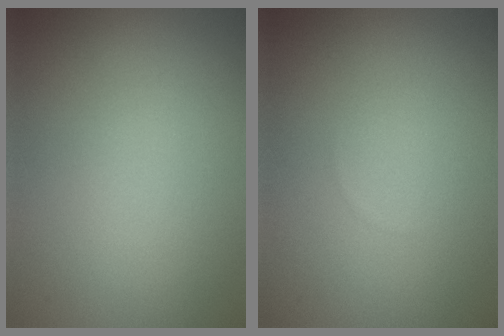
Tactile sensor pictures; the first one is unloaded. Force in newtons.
{"total": 0.0}